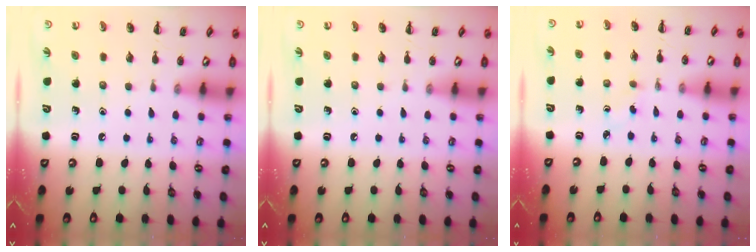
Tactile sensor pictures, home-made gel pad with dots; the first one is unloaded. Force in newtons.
{"total": 0.0}
{"total": 1.3, "press": 1.1, "slide": 0.7}